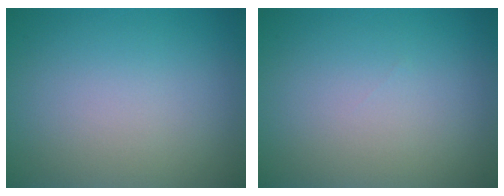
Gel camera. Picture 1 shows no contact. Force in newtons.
{"total": 0.0}